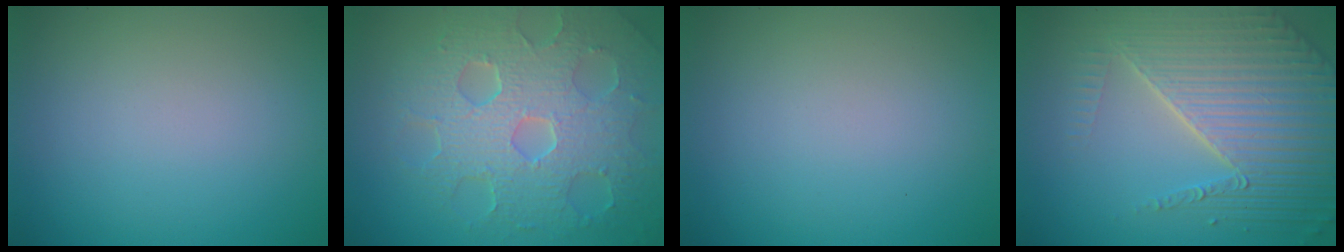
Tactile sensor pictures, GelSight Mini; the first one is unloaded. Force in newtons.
{"total": 8.9, "press": 6.0, "slide": 6.5}
{"total": 0.0}
{"total": 7.0, "press": 5.4, "slide": 4.4}